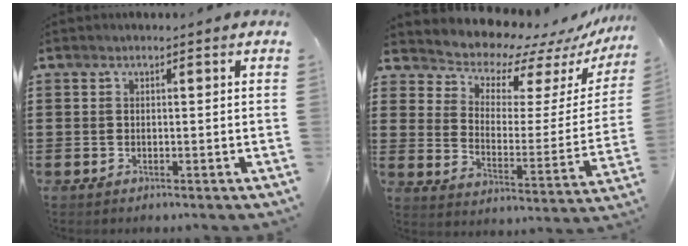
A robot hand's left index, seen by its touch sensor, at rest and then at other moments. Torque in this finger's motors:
{"motor_torque": [1.07, -1.07, 0.63, 0.06]}